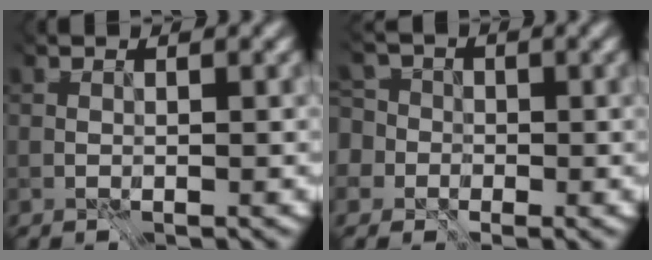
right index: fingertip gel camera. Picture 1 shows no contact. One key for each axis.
{"total": 8.2, "fx": 2.4, "fy": 6.2, "fz": 4.8, "tx": -0.099, "ty": 0.044, "tz": 0.022}